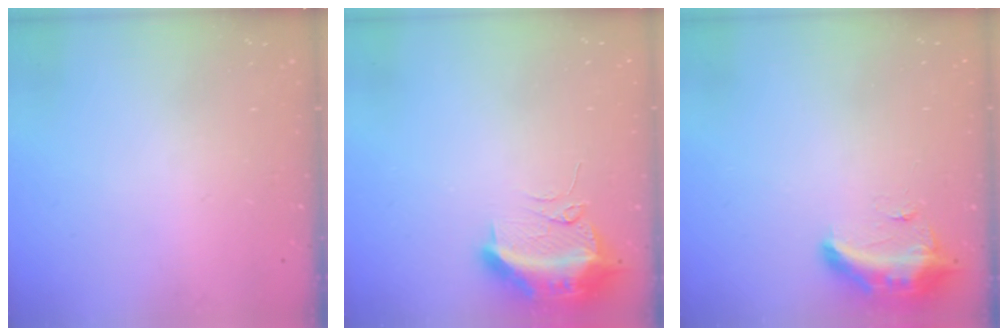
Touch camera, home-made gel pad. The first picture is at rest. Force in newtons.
{"total": 11.6, "press": 11.5, "slide": 1.3}
{"total": 15.9, "press": 11.4, "slide": 11.1}